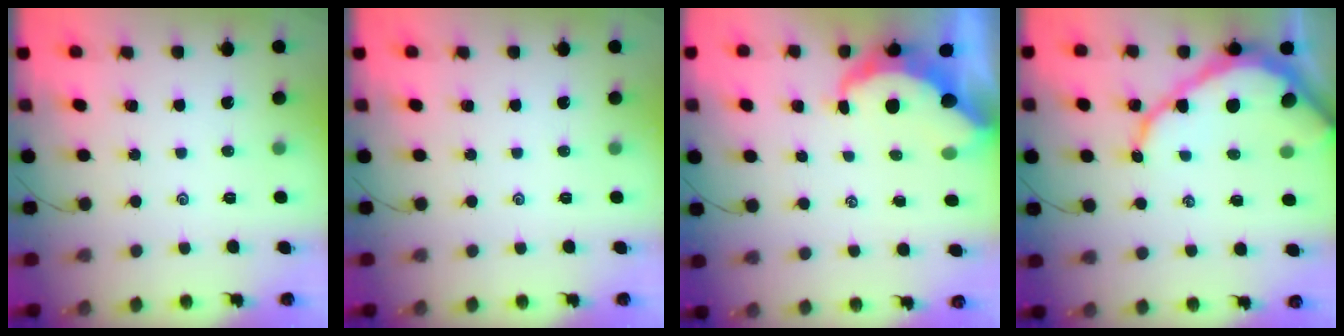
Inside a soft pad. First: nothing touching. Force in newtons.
{"total": 0.0}
{"total": 8.3, "press": 8.2, "slide": 1.3}
{"total": 12.7, "press": 12.7, "slide": 0.9}